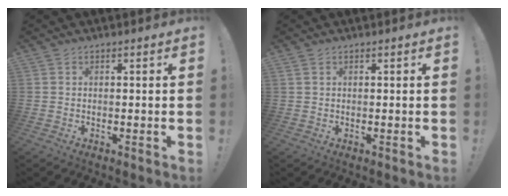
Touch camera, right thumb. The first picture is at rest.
{"total": 0.9, "force": [0.7, 0.4, 0.3], "torque": [-0.006, 0.000, 0.014]}